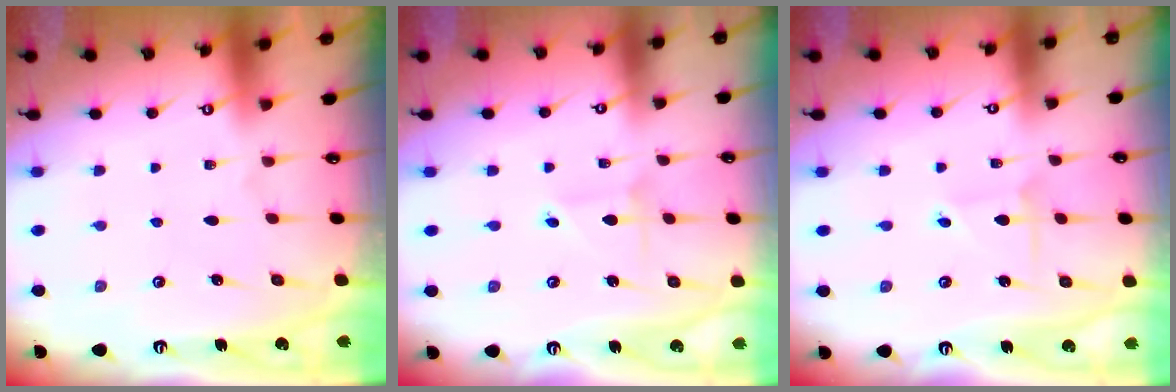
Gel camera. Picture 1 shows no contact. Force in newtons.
{"total": 1.9, "press": 1.9, "slide": 0.3}
{"total": 2.9, "press": 2.9, "slide": 0.1}